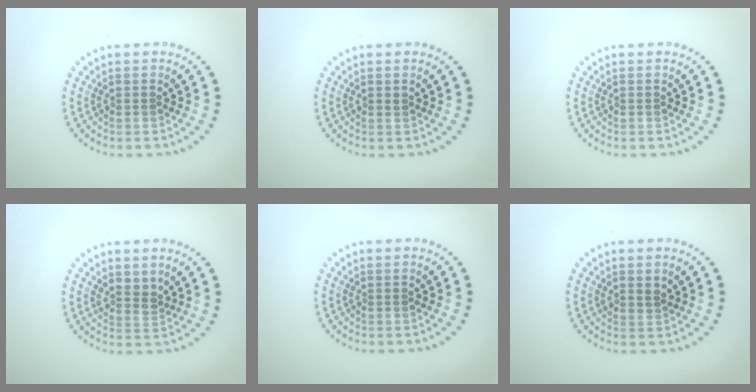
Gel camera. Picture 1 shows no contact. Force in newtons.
{"total": 0.5, "press": 0.5, "slide": 0.2}
{"total": 0.0}
{"total": 1.5, "press": 1.3, "slide": 0.8}
{"total": 0.0}
{"total": 0.7, "press": 0.4, "slide": 0.6}